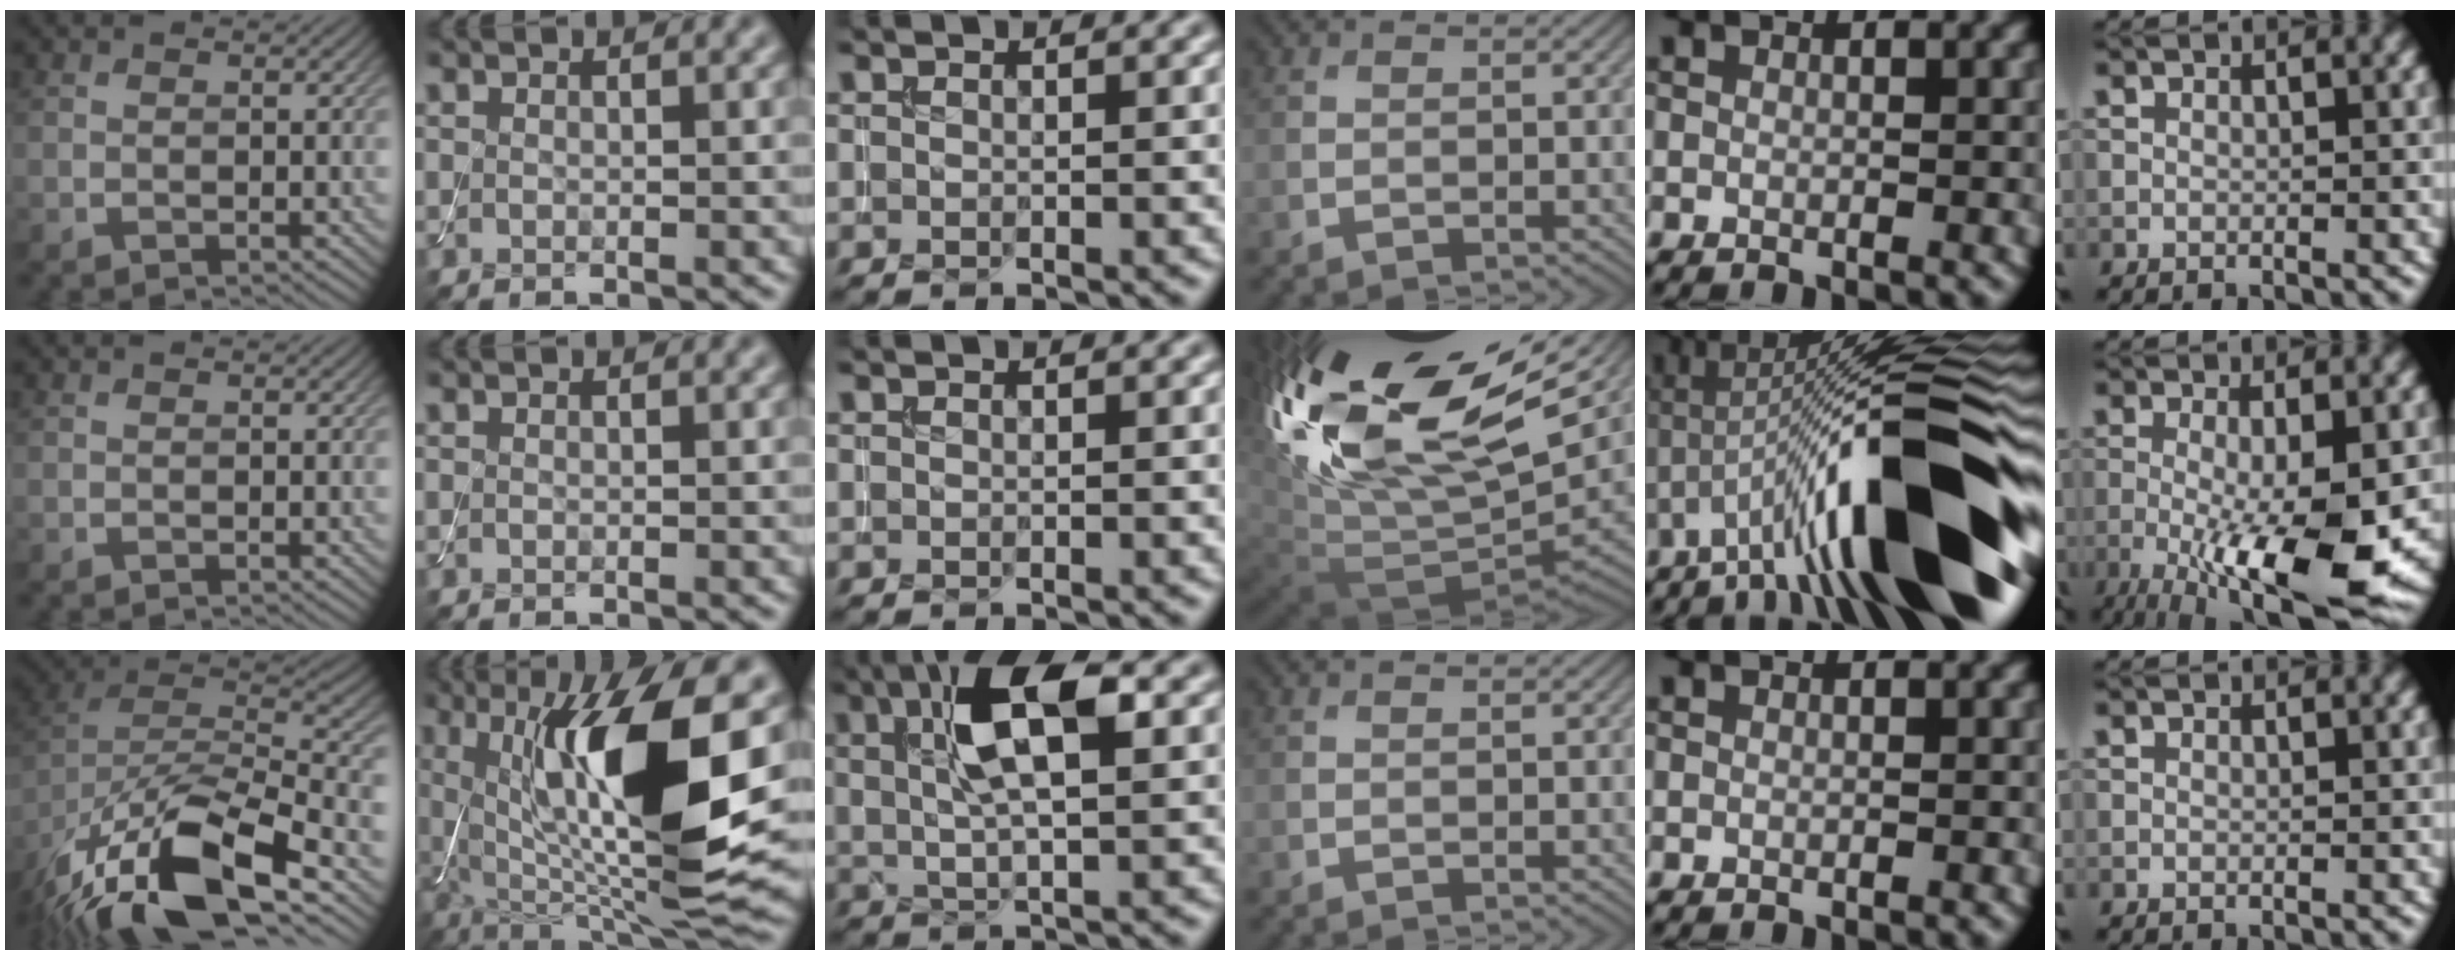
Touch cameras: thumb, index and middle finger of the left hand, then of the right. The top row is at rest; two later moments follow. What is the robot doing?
{"motion": "assemble", "object": "toy tower of hanoi"}